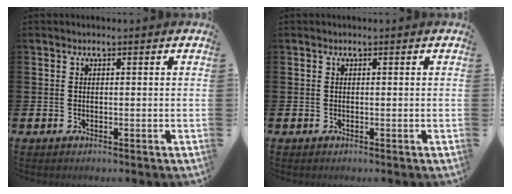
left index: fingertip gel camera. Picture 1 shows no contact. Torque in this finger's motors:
{"motor_torque": [0.00, 0.00, 0.00, 0.01]}